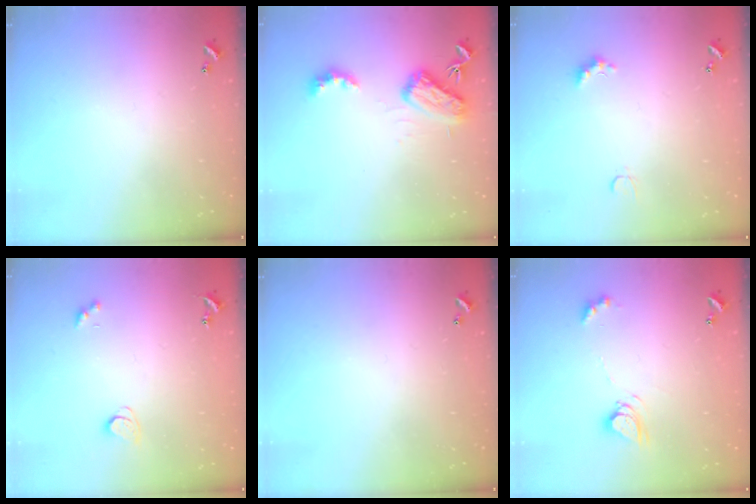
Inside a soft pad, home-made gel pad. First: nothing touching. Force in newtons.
{"total": 7.0, "press": 7.0, "slide": 0.1}
{"total": 3.3, "press": 3.3, "slide": 0.6}
{"total": 2.1, "press": 2.0, "slide": 0.7}
{"total": 0.0}
{"total": 7.4, "press": 7.4, "slide": 0.9}